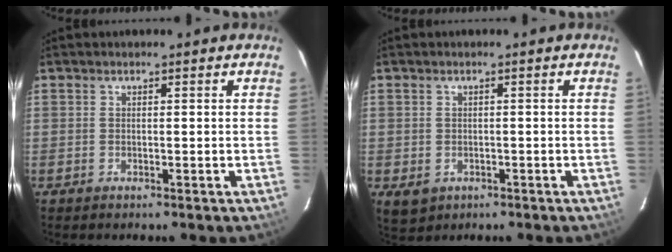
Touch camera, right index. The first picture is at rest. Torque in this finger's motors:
{"motor_torque": [0.04, -0.01, -0.64, -0.21]}